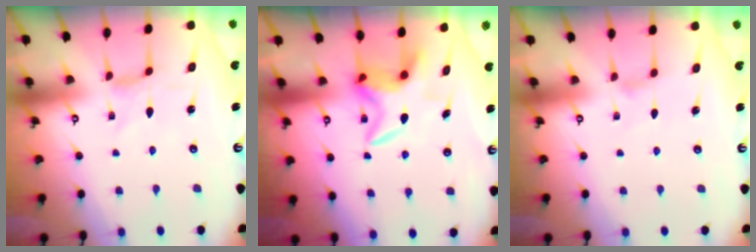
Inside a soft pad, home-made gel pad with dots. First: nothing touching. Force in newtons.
{"total": 6.4, "press": 6.4, "slide": 0.3}
{"total": 1.2, "press": 1.1, "slide": 0.3}